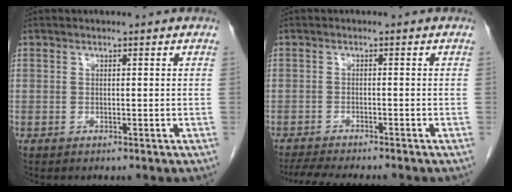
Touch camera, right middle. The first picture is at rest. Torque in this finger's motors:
{"motor_torque": [0.58, -0.48, 0.15, 0.03]}